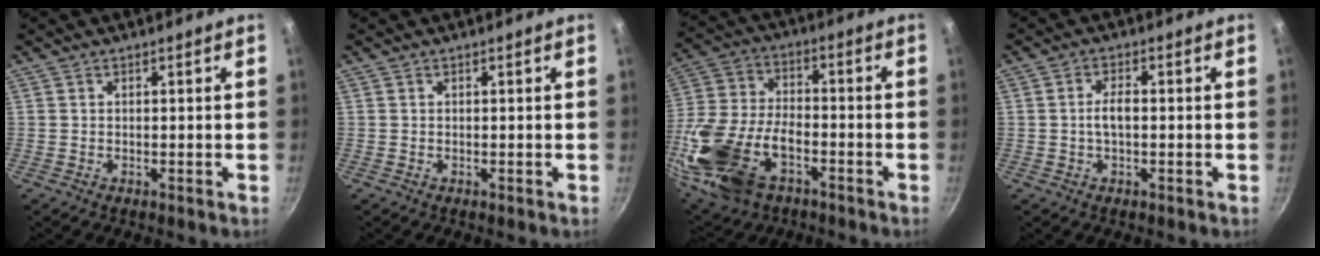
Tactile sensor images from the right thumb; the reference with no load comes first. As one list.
[{"total": 0.0}, {"total": 21.3, "force": [-8.3, 12.5, 15.1], "torque": [-0.325, 0.017, -0.159]}, {"total": 3.2, "force": [-0.3, 1.4, 2.8], "torque": [-0.052, 0.011, -0.007]}]